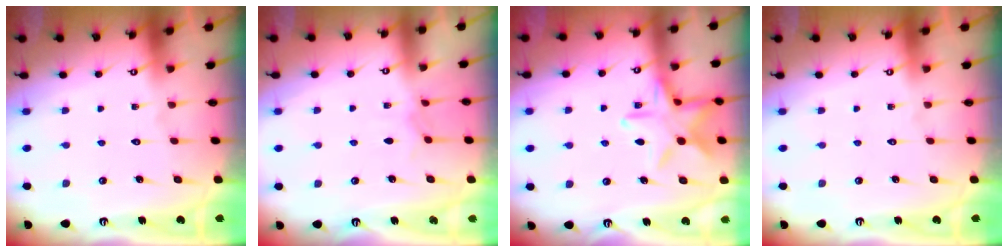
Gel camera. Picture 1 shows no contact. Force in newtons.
{"total": 4.1, "press": 4.1, "slide": 0.5}
{"total": 13.6, "press": 13.6, "slide": 0.9}
{"total": 0.0}